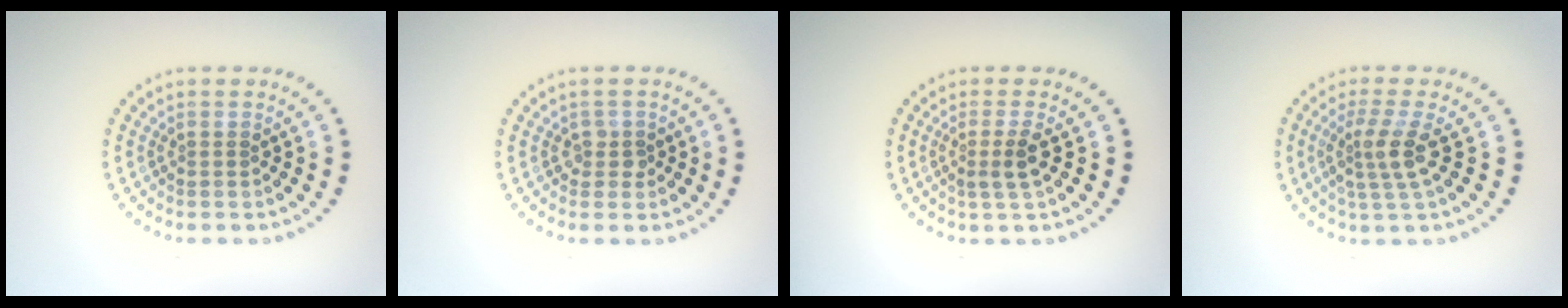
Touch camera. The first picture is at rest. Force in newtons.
{"total": 1.3, "press": 1.2, "slide": 0.6}
{"total": 2.0, "press": 1.6, "slide": 1.2}
{"total": 3.0, "press": 2.3, "slide": 1.9}